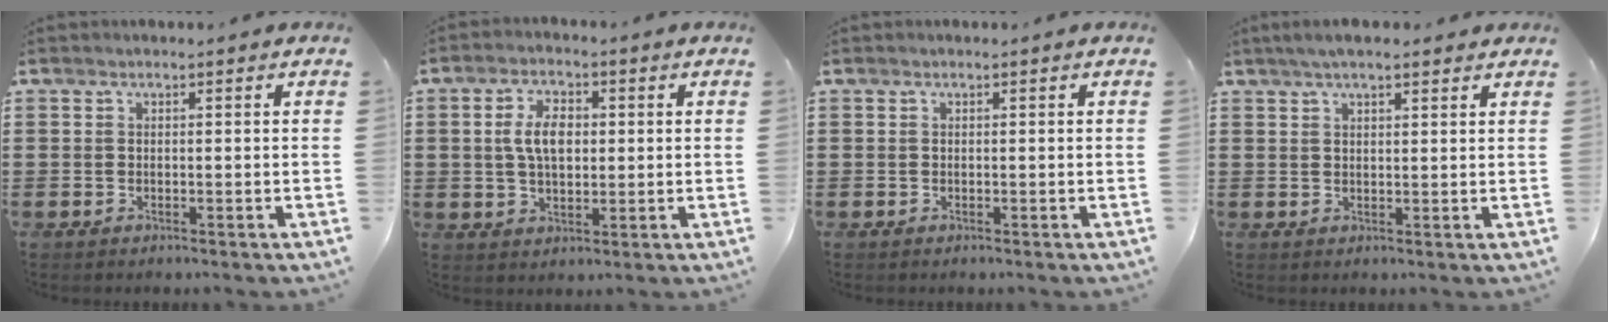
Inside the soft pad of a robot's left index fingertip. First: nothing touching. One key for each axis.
{"total": 5.9, "fx": 0.9, "fy": 3.2, "fz": 4.9, "tx": -0.093, "ty": 0.011, "tz": 0.011}
{"total": 0.0}
{"total": 3.4, "fx": 2.6, "fy": 0.8, "fz": 2.1, "tx": -0.045, "ty": 0.008, "tz": 0.047}